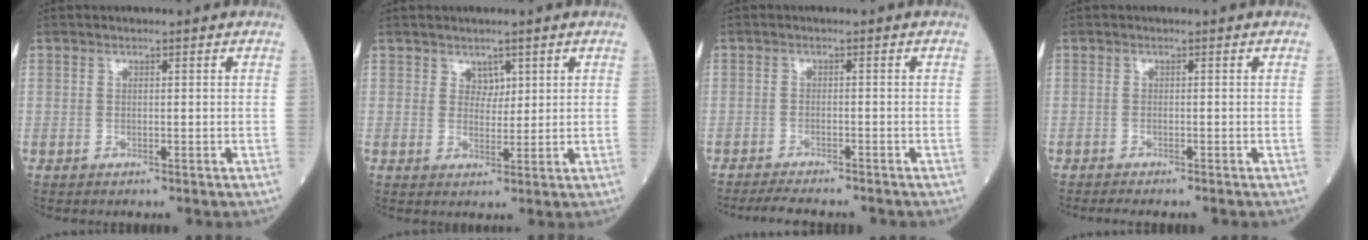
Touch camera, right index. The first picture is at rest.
{"total": 2.4, "force": [1.5, 1.5, 1.1], "torque": [-0.013, -0.001, 0.028]}
{"total": 5.9, "force": [-5.3, 0.7, 2.3], "torque": [-0.036, -0.013, -0.079]}
{"total": 3.0, "force": [-2.6, 0.4, 1.4], "torque": [-0.022, -0.006, -0.030]}